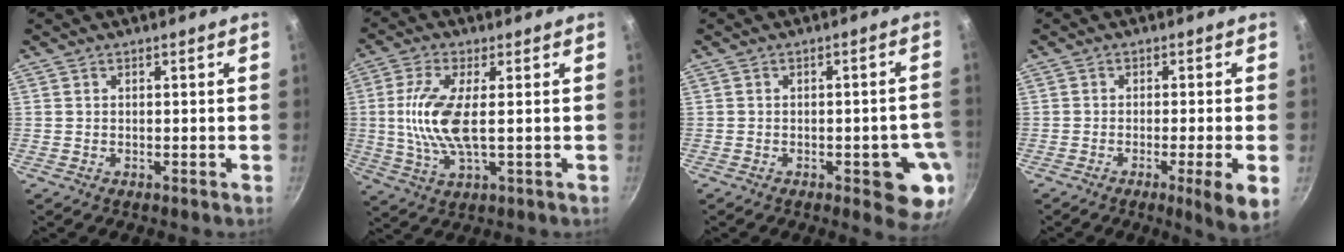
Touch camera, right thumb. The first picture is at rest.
{"total": 10.1, "force": [0.6, 3.3, 9.5], "torque": [-0.210, -0.003, 0.010]}
{"total": 9.1, "force": [-3.1, 3.5, 7.8], "torque": [-0.054, 0.010, -0.036]}
{"total": 6.6, "force": [-2.1, 0.3, 6.3], "torque": [-0.097, 0.002, -0.031]}